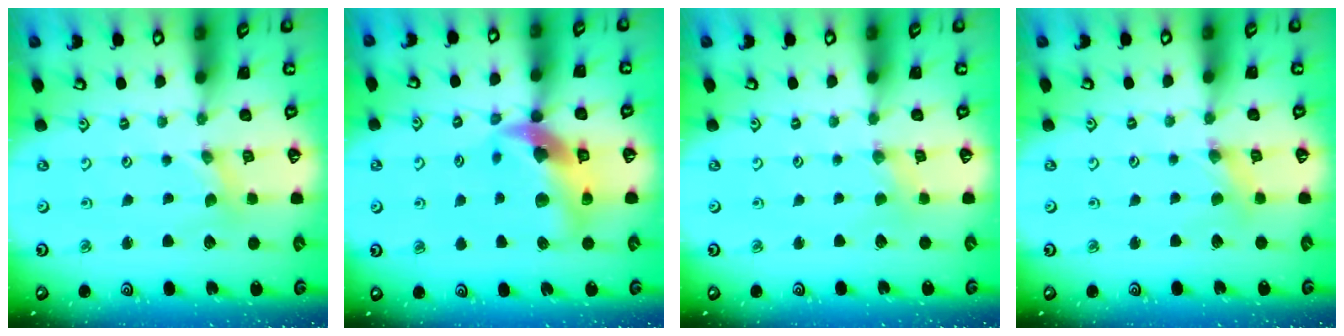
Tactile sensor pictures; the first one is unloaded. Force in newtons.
{"total": 14.0, "press": 13.9, "slide": 1.9}
{"total": 1.5, "press": 1.5, "slide": 0.3}
{"total": 1.6, "press": 1.6, "slide": 0.3}